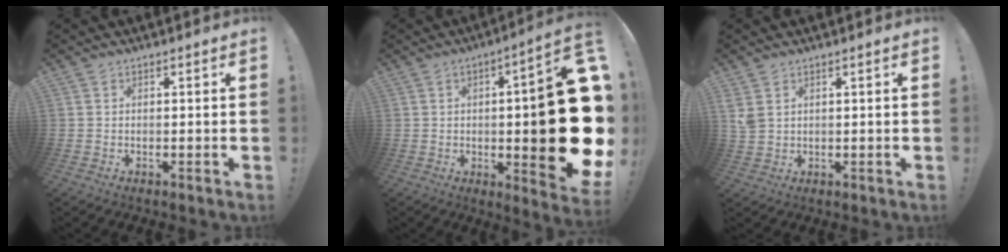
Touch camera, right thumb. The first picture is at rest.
{"total": 24.6, "force": [-1.1, 5.3, 24.0], "torque": [-0.333, -0.007, -0.007]}
{"total": 3.5, "force": [1.5, 2.3, 2.1], "torque": [-0.033, -0.002, 0.031]}